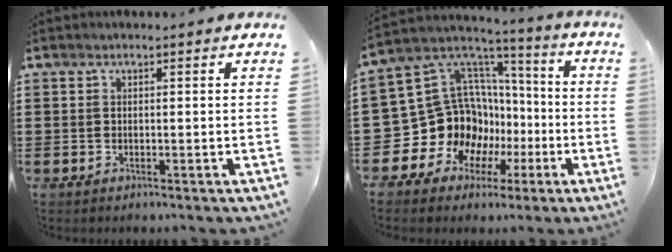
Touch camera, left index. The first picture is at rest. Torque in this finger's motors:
{"motor_torque": [1.27, 0.87, 0.44, 0.05]}